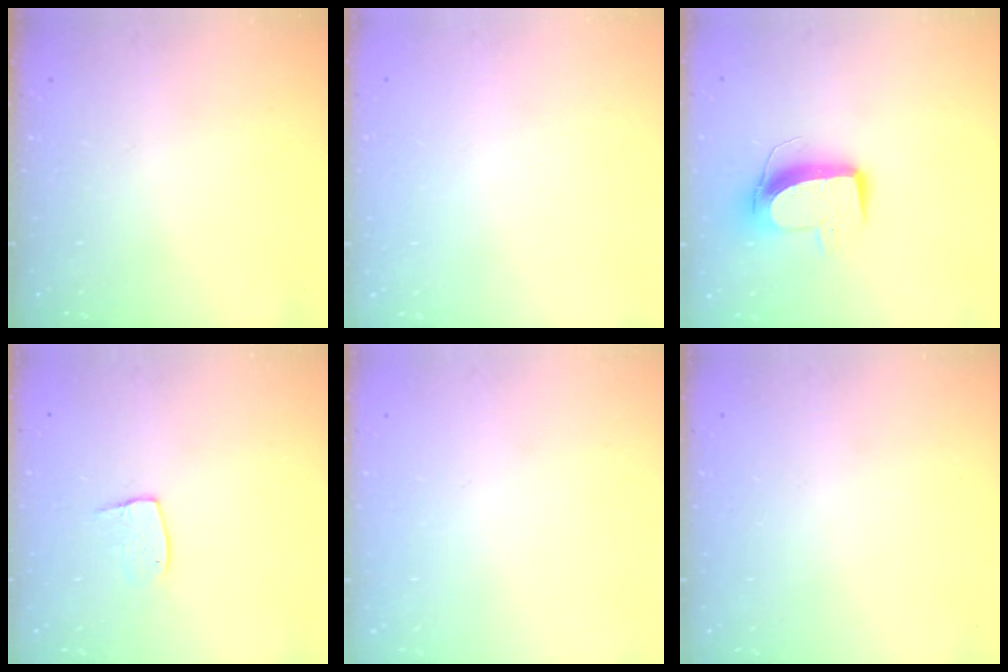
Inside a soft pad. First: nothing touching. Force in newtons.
{"total": 0.0}
{"total": 10.3, "press": 10.3, "slide": 0.7}
{"total": 5.9, "press": 5.9, "slide": 0.4}
{"total": 0.0}
{"total": 0.0}